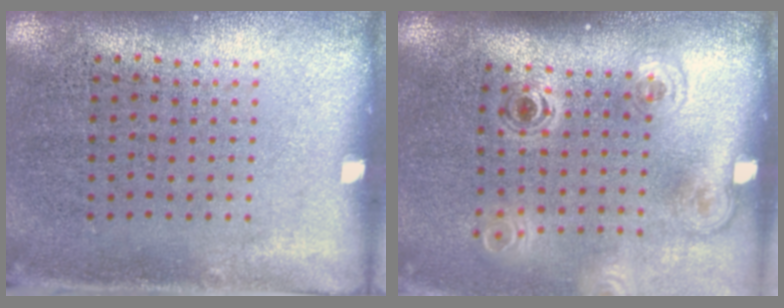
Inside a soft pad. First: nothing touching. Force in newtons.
{"total": 1.8, "press": 1.2, "slide": 1.3}